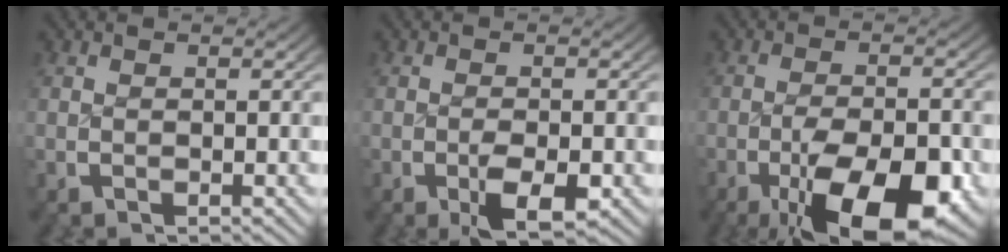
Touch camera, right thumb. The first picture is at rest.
{"total": 4.1, "force": [-1.9, 2.1, 3.0], "torque": [-0.062, -0.014, -0.034]}
{"total": 12.3, "force": [-5.5, 6.2, 9.1], "torque": [-0.171, -0.046, -0.074]}